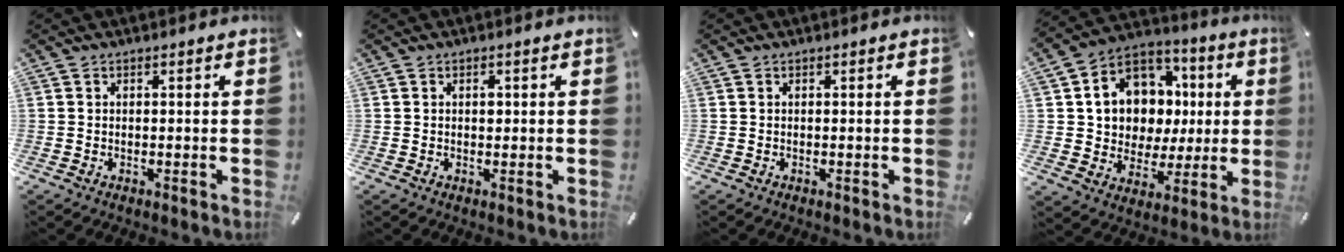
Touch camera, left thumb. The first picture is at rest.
{"total": 1.0, "force": [0.3, 0.7, 0.8], "torque": [-0.009, -0.002, 0.003]}
{"total": 0.0}
{"total": 12.6, "force": [1.9, 11.5, 4.9], "torque": [-0.083, -0.015, 0.048]}